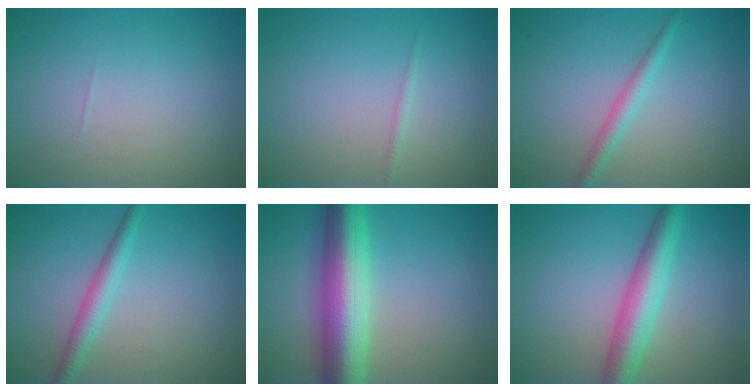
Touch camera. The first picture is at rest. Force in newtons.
{"total": 0.6, "press": 0.6, "slide": 0.0}
{"total": 1.9, "press": 1.9, "slide": 0.1}
{"total": 2.3, "press": 2.3, "slide": 0.0}
{"total": 9.4, "press": 9.4, "slide": 0.3}
{"total": 5.1, "press": 5.1, "slide": 0.0}